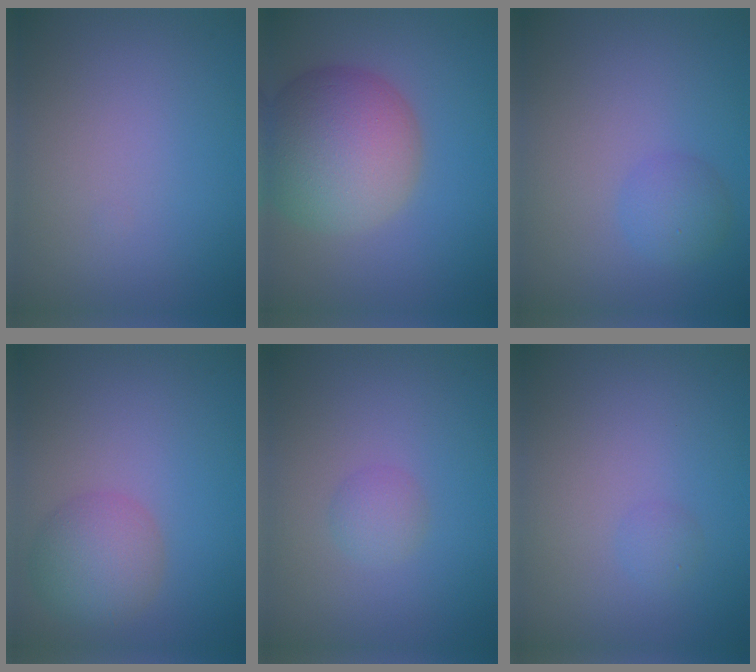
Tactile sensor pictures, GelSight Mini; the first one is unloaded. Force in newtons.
{"total": 9.7, "press": 9.7, "slide": 0.6}
{"total": 2.0, "press": 2.0, "slide": 0.1}
{"total": 4.2, "press": 4.2, "slide": 0.2}
{"total": 1.5, "press": 1.5, "slide": 0.1}
{"total": 0.9, "press": 0.9, "slide": 0.0}